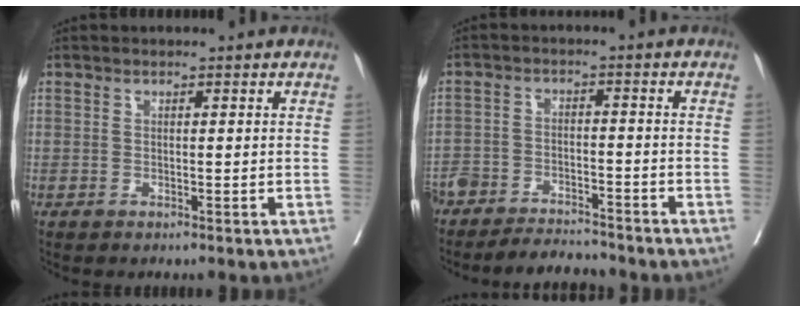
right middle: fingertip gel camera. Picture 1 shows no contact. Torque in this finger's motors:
{"motor_torque": [0.19, -0.19, 0.15, 0.06]}